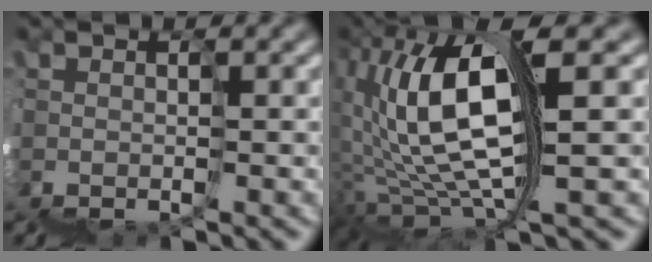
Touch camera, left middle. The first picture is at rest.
{"total": 8.7, "force": [2.7, 2.0, 8.0], "torque": [-0.167, 0.038, 0.044]}